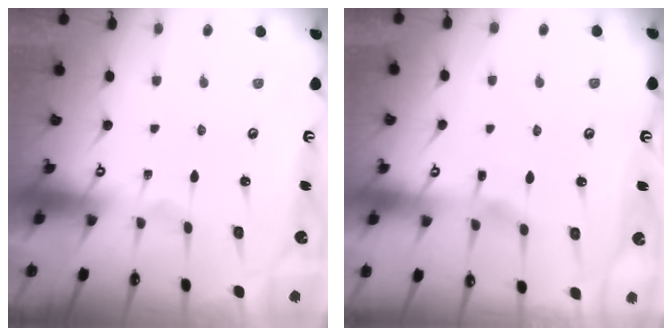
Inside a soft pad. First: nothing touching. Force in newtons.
{"total": 3.8, "press": 3.8, "slide": 0.3}